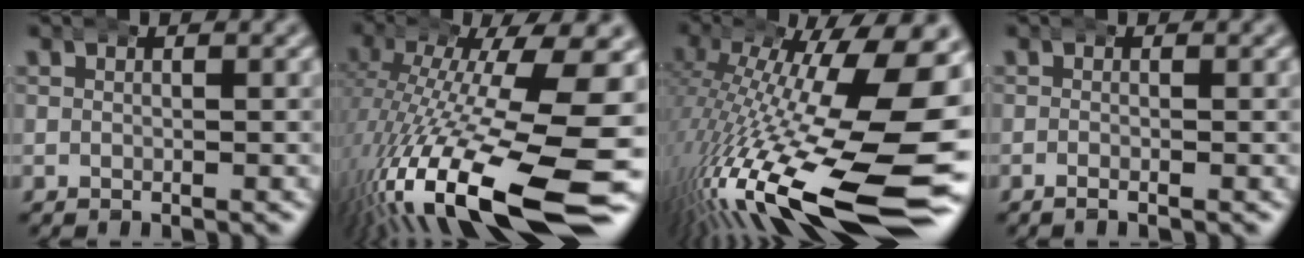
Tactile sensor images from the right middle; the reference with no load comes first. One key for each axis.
{"total": 15.8, "fx": -5.6, "fy": 5.9, "fz": 13.5, "tx": -0.225, "ty": -0.035, "tz": -0.060}
{"total": 18.4, "fx": -6.0, "fy": 7.0, "fz": 15.9, "tx": -0.258, "ty": -0.044, "tz": -0.057}
{"total": 0.7, "fx": -0.5, "fy": -0.1, "fz": 0.5, "tx": -0.009, "ty": 0.004, "tz": -0.014}